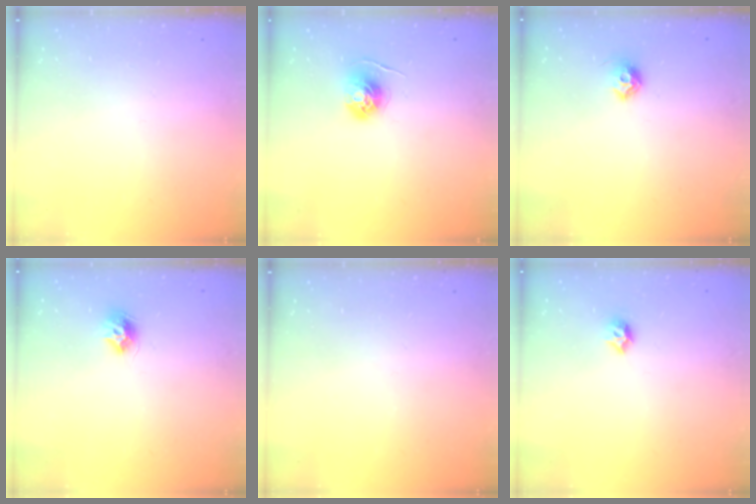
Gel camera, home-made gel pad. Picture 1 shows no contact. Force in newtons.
{"total": 5.7, "press": 5.7, "slide": 0.5}
{"total": 7.2, "press": 7.1, "slide": 0.9}
{"total": 8.4, "press": 8.3, "slide": 0.7}
{"total": 0.0}
{"total": 5.5, "press": 5.4, "slide": 0.9}